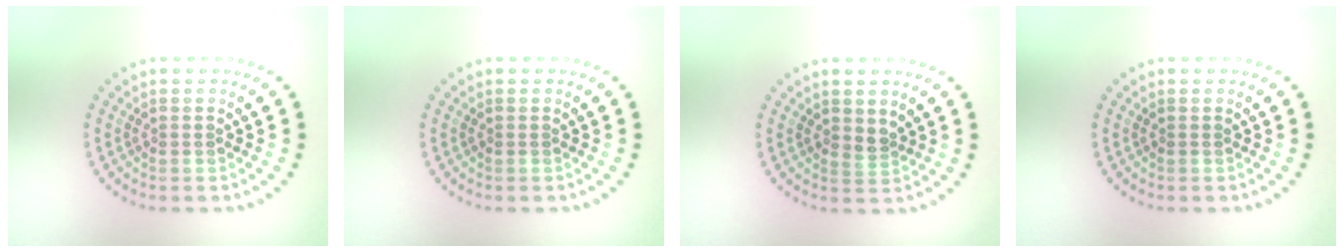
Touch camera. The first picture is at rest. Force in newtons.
{"total": 0.0}
{"total": 1.2, "press": 0.9, "slide": 0.8}
{"total": 0.0}